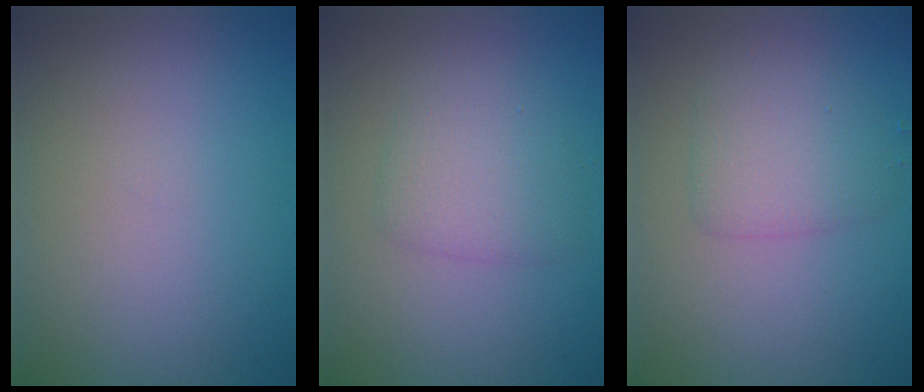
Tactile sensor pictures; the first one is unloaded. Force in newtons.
{"total": 2.9, "press": 2.9, "slide": 0.1}
{"total": 2.9, "press": 2.9, "slide": 0.0}